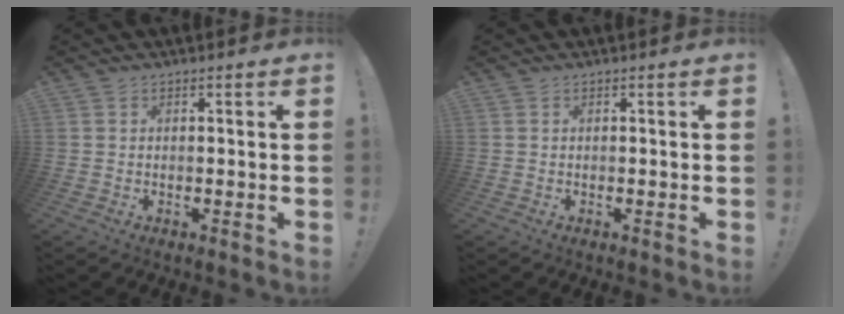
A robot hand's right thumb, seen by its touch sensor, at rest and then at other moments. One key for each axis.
{"total": 0.0}